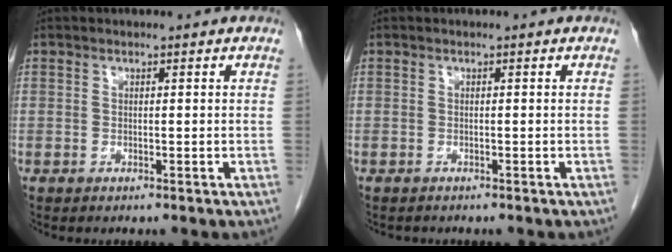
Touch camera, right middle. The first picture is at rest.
{"total": 0.6, "force": [-0.6, 0.2, 0.1], "torque": [-0.009, -0.001, -0.010]}